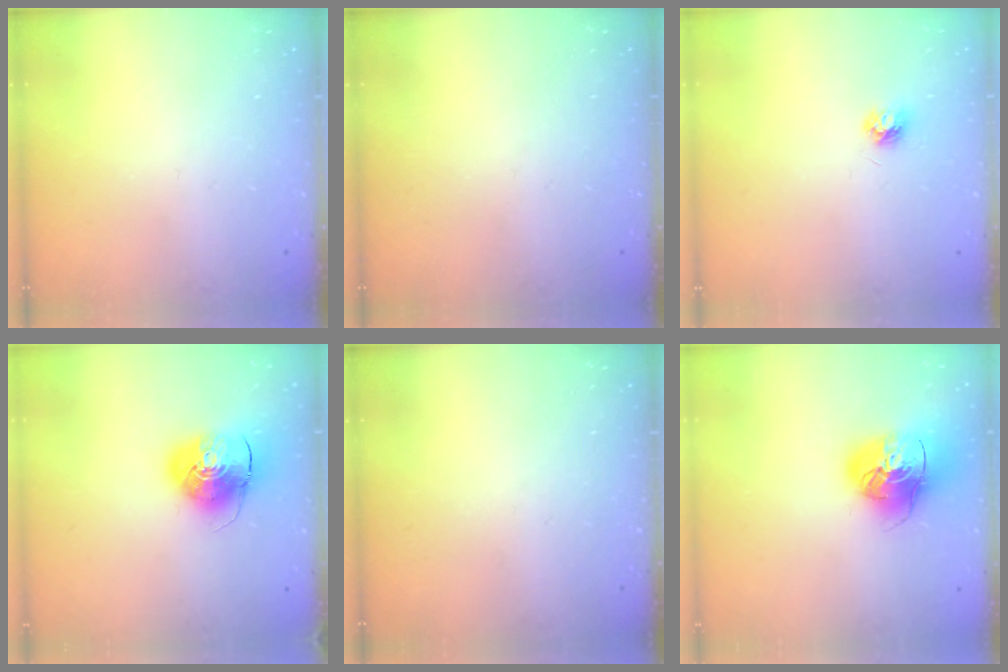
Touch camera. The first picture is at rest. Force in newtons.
{"total": 0.0}
{"total": 4.2, "press": 4.2, "slide": 0.3}
{"total": 10.0, "press": 9.8, "slide": 1.6}
{"total": 0.0}
{"total": 17.5, "press": 17.3, "slide": 2.6}